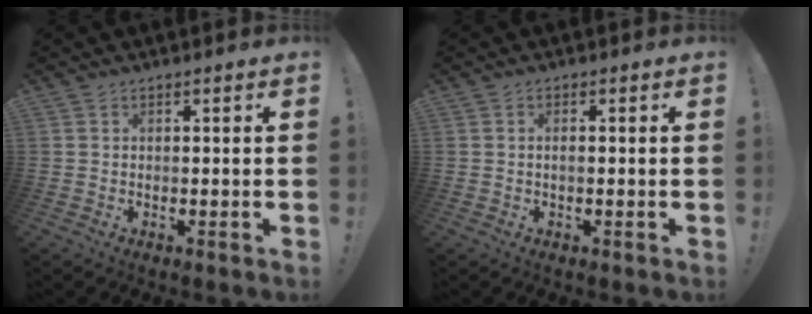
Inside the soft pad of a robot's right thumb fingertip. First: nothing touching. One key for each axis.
{"total": 1.0, "fx": -0.3, "fy": 0.1, "fz": 0.9, "tx": -0.018, "ty": 0.000, "tz": -0.005}